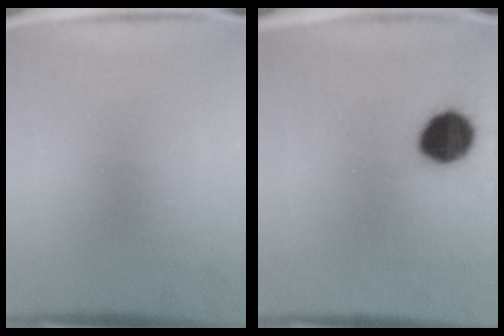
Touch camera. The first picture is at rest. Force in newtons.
{"total": 10.5}